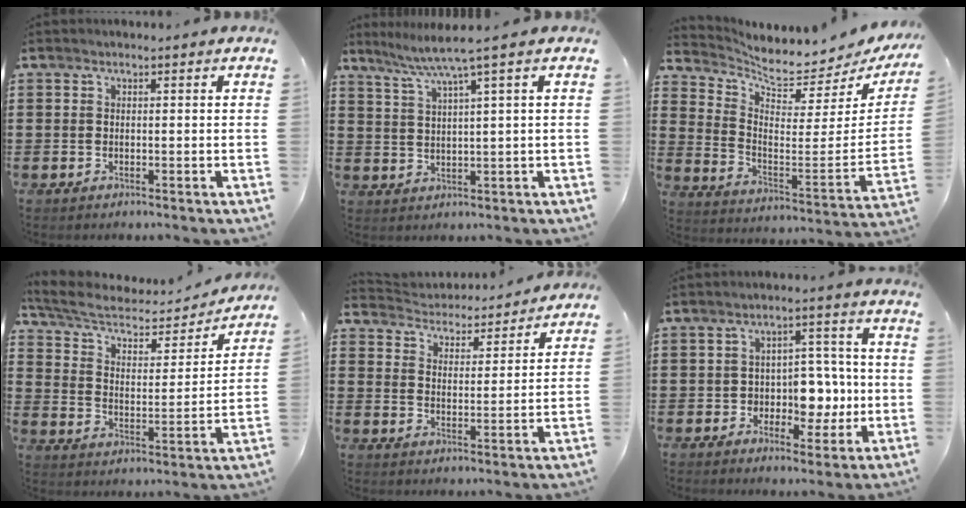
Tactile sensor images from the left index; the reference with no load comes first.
{"total": 4.7, "force": [2.5, -1.0, 3.9], "torque": [-0.083, -0.015, 0.037]}
{"total": 5.1, "force": [4.7, 0.4, 1.9], "torque": [-0.064, -0.054, 0.075]}
{"total": 6.4, "force": [5.0, 2.5, 3.1], "torque": [-0.086, -0.026, 0.084]}
{"total": 3.7, "force": [3.7, 0.3, -0.2], "torque": [-0.021, -0.031, 0.057]}
{"total": 6.8, "force": [-1.1, 5.2, 4.3], "torque": [-0.074, 0.010, -0.022]}